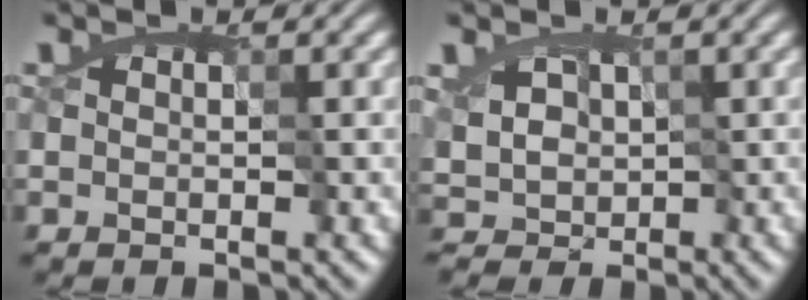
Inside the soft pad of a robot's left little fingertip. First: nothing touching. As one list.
[{"total": 2.3, "force": [0.2, 2.1, 0.8], "torque": [-0.035, -0.004, 0.022]}]